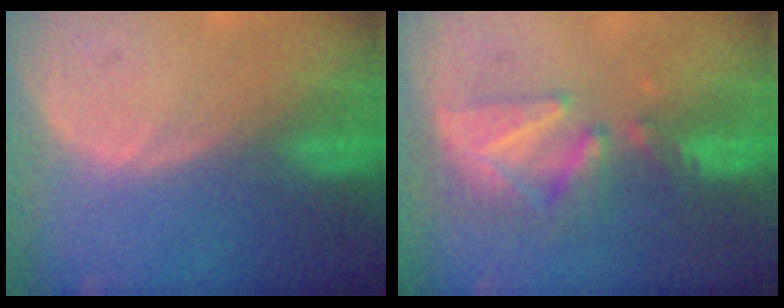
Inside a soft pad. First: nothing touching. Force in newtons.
{"total": 8.4, "press": 7.7, "slide": 3.5}